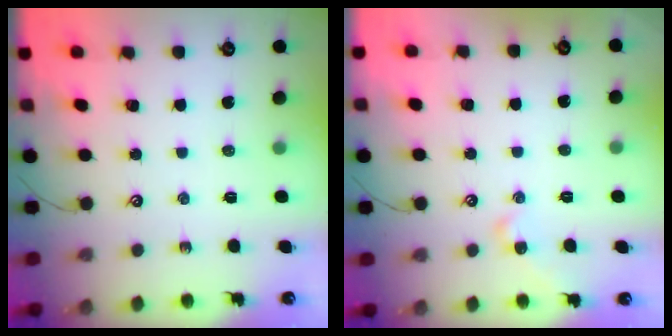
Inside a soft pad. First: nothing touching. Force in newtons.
{"total": 2.0, "press": 1.9, "slide": 0.6}